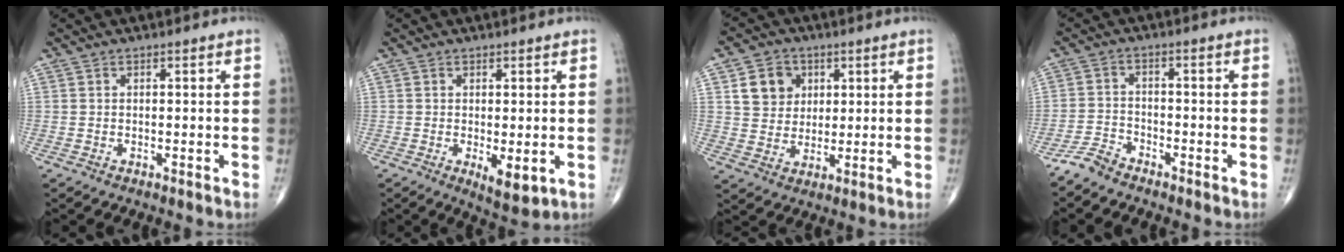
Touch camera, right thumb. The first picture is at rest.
{"total": 4.9, "force": [-1.0, 2.0, 4.4], "torque": [-0.062, -0.016, -0.007]}
{"total": 8.0, "force": [2.8, 6.9, 3.1], "torque": [-0.020, -0.009, 0.050]}
{"total": 3.8, "force": [-3.5, 1.2, 0.9], "torque": [-0.017, 0.008, -0.077]}